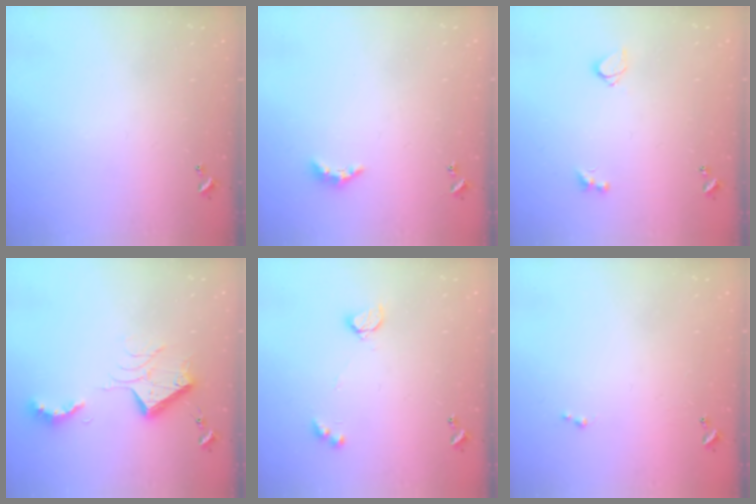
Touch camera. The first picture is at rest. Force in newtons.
{"total": 3.0, "press": 3.0, "slide": 0.6}
{"total": 3.1, "press": 2.9, "slide": 1.2}
{"total": 13.2, "press": 13.1, "slide": 1.7}
{"total": 4.5, "press": 4.5, "slide": 0.4}
{"total": 1.2, "press": 1.2, "slide": 0.2}